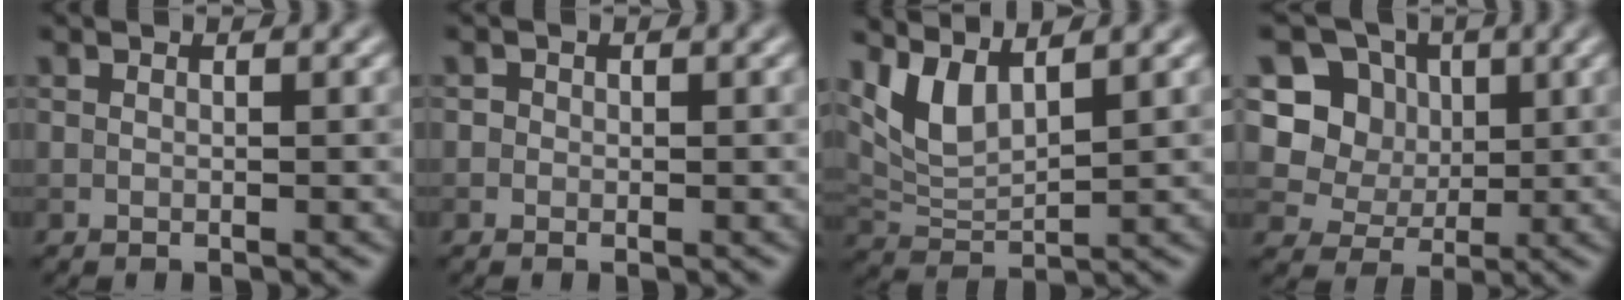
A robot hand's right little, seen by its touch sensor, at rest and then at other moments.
{"total": 0.7, "force": [0.1, 0.7, 0.1], "torque": [0.005, -0.005, -0.003]}
{"total": 4.2, "force": [2.6, 1.6, 2.8], "torque": [-0.067, -0.007, 0.057]}
{"total": 7.3, "force": [2.1, 6.4, 2.9], "torque": [-0.054, 0.007, 0.029]}